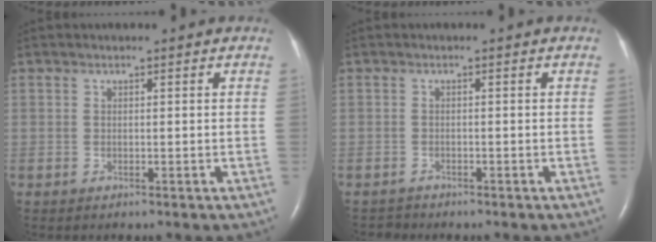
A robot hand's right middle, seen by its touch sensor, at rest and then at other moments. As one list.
[{"total": 1.1, "force": [-1.0, 0.3, -0.4], "torque": [0.001, -0.004, -0.017]}]